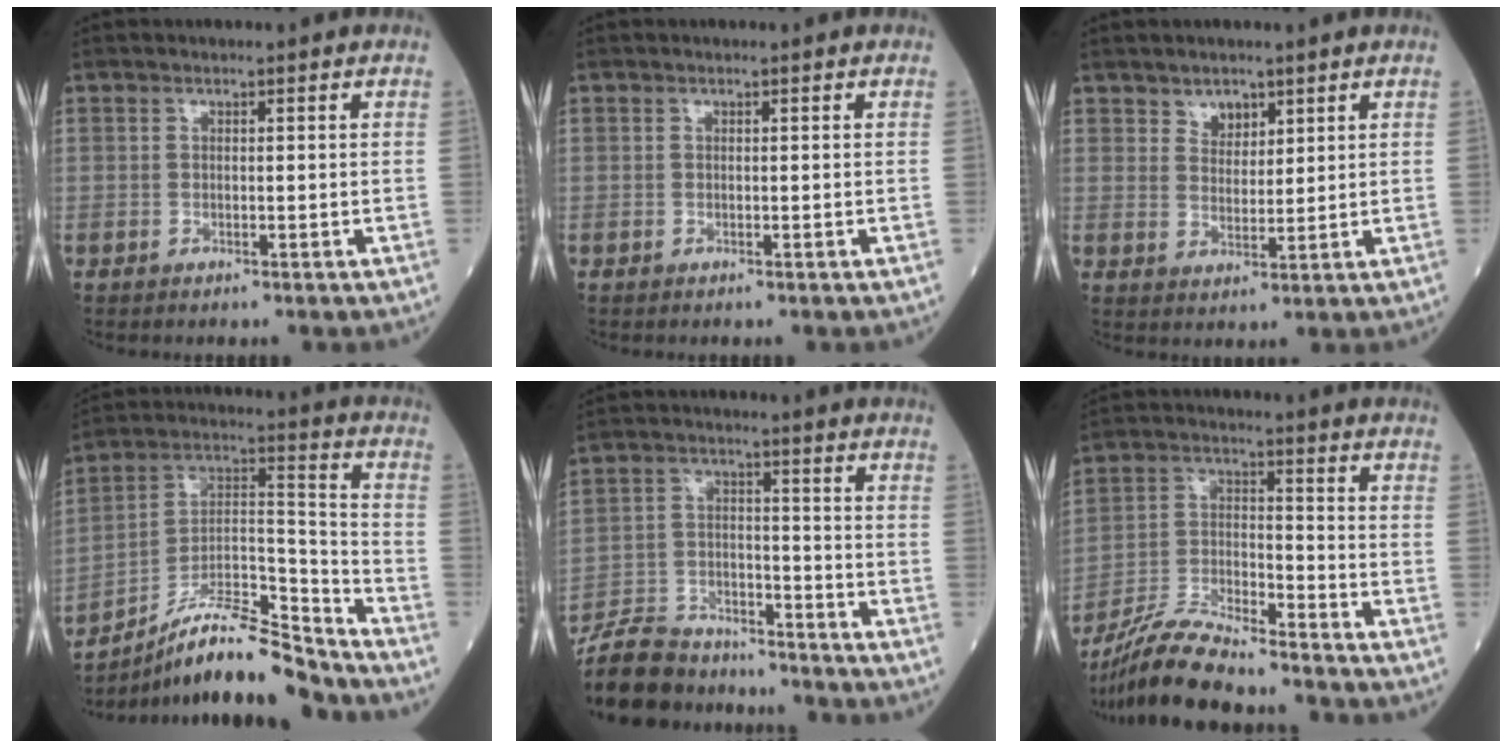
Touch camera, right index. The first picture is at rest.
{"total": 0.0}
{"total": 3.4, "force": [2.4, 2.1, 1.0], "torque": [-0.014, -0.003, 0.044]}
{"total": 15.2, "force": [-13.5, 1.5, 6.7], "torque": [-0.104, 0.039, -0.234]}
{"total": 13.8, "force": [-12.8, 4.3, 3.1], "torque": [-0.059, 0.021, -0.219]}
{"total": 12.9, "force": [-11.9, 0.9, 5.0], "torque": [-0.096, -0.008, -0.223]}